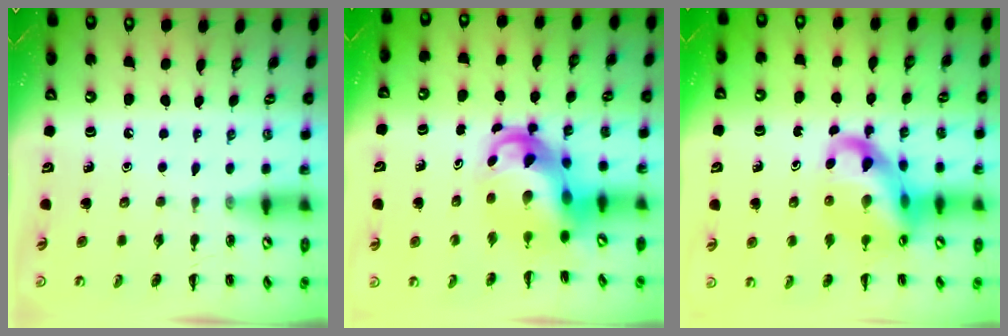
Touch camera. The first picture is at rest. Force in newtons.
{"total": 7.7, "press": 7.4, "slide": 2.2}
{"total": 14.8, "press": 14.3, "slide": 4.0}